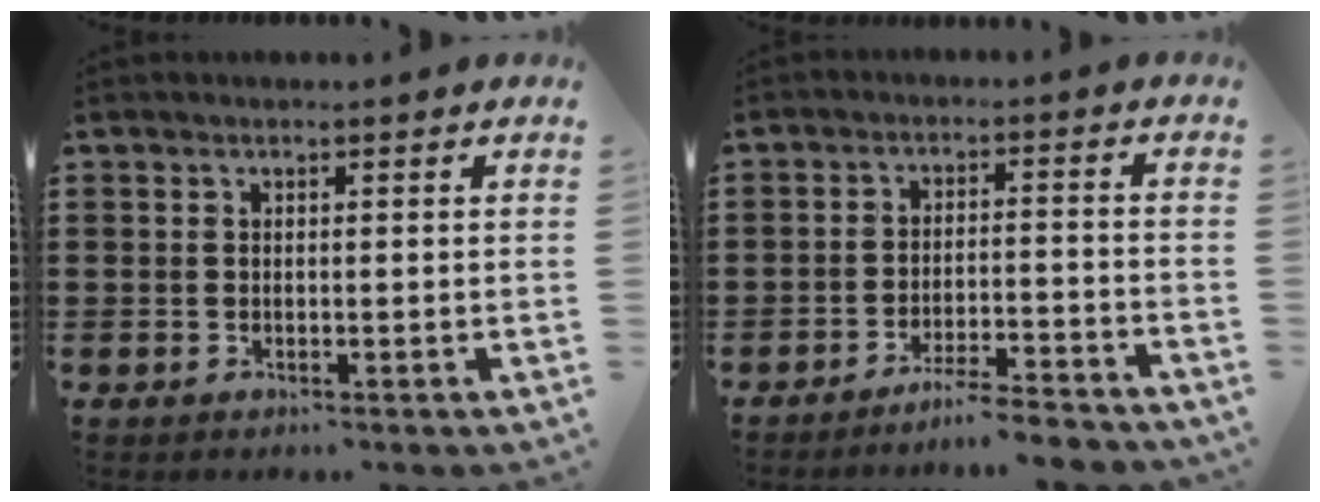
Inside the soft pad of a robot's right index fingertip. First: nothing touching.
{"total": 4.8, "force": [-4.5, -0.2, 1.5], "torque": [-0.026, -0.003, -0.088]}